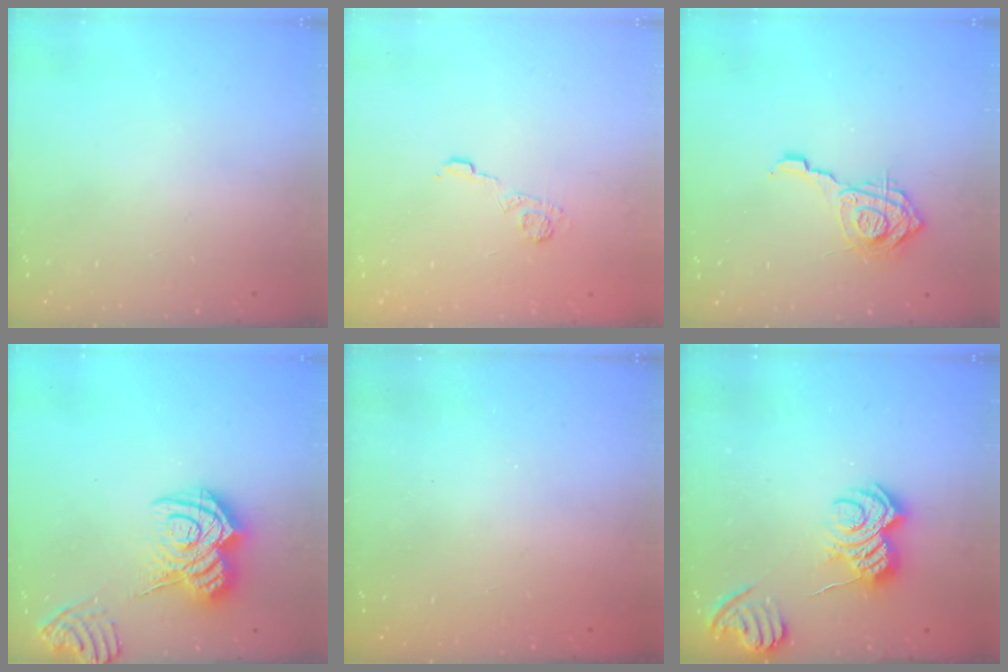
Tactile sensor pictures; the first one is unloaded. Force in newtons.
{"total": 5.7, "press": 5.5, "slide": 1.4}
{"total": 13.5, "press": 13.4, "slide": 1.9}
{"total": 15.8, "press": 15.7, "slide": 1.6}
{"total": 2.6, "press": 2.4, "slide": 0.8}
{"total": 7.2, "press": 7.2, "slide": 0.9}